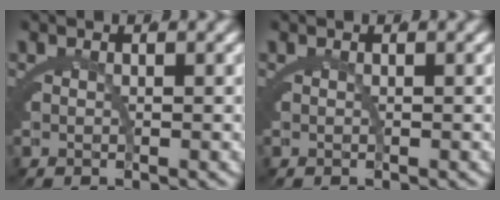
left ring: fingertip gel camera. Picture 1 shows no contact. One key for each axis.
{"total": 0.0}